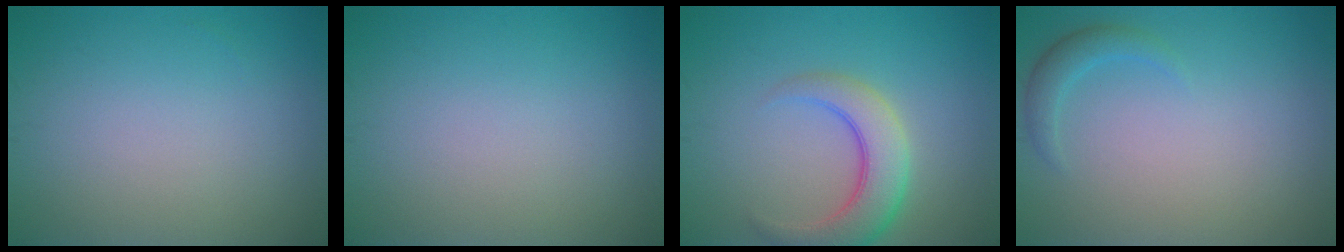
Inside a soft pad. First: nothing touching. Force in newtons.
{"total": 0.0}
{"total": 5.0, "press": 5.0, "slide": 0.4}
{"total": 1.6, "press": 1.6, "slide": 0.1}